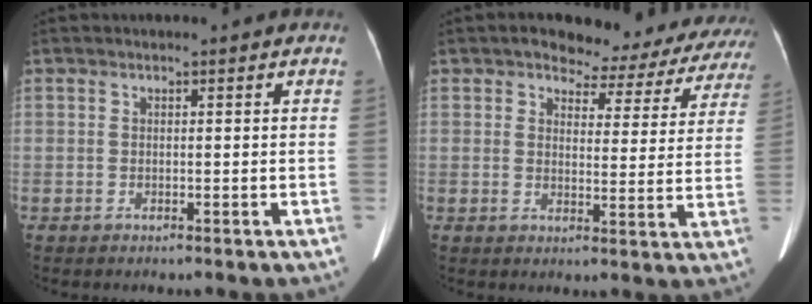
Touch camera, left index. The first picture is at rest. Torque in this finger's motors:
{"motor_torque": [0.94, -1.21, 0.06, 0.03]}